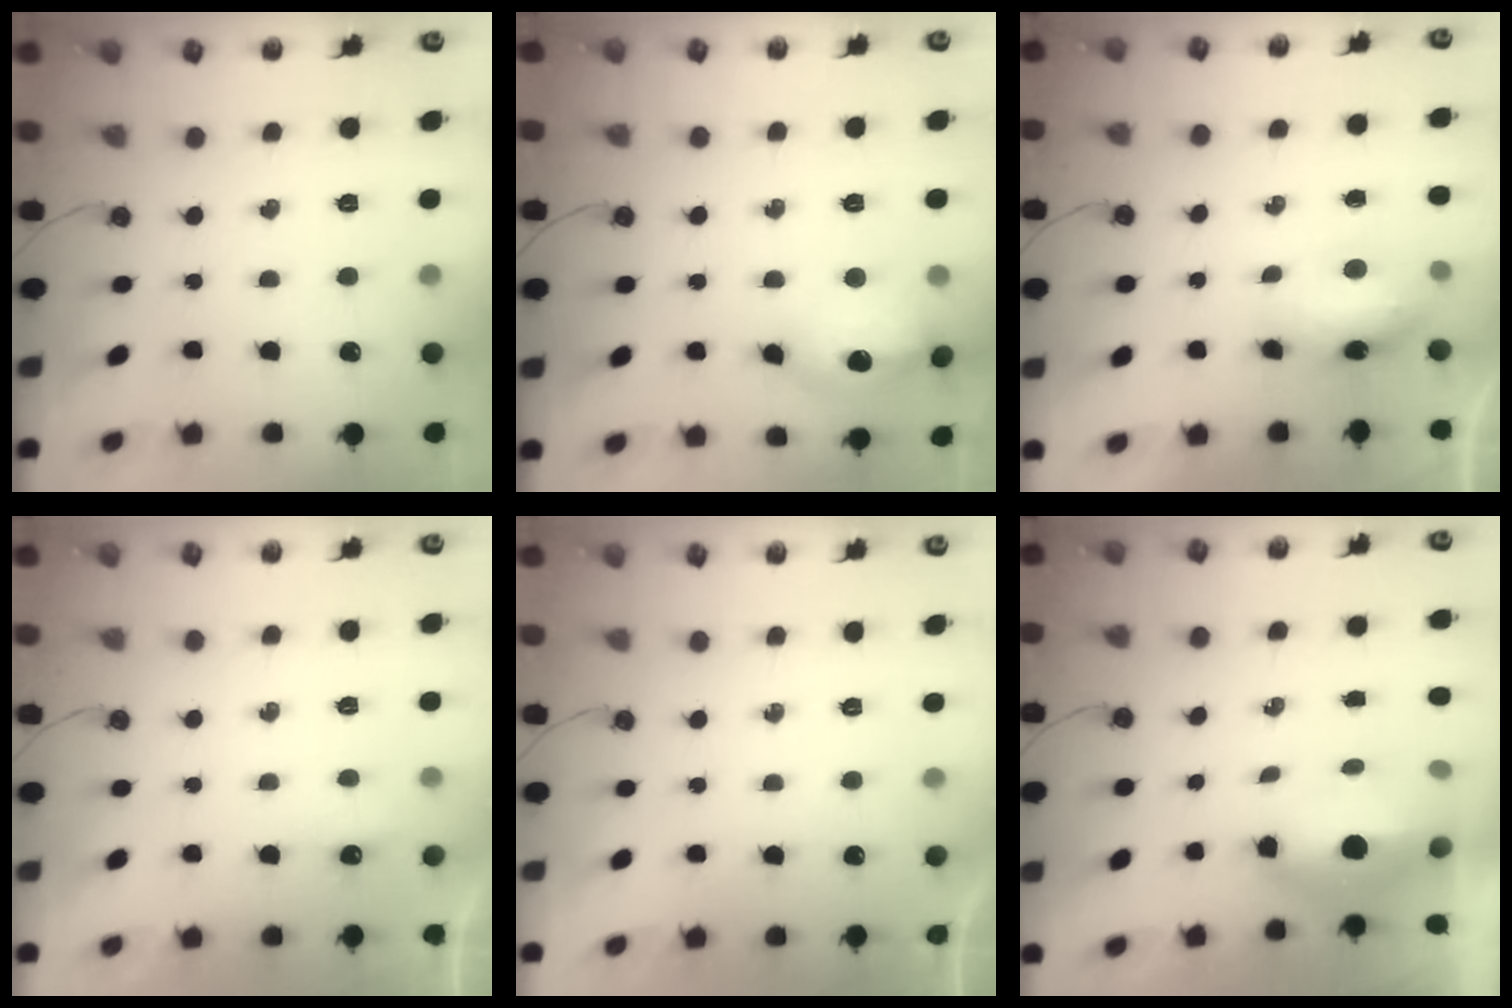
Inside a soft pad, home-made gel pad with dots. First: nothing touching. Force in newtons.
{"total": 15.2, "press": 15.2, "slide": 1.3}
{"total": 8.2, "press": 8.0, "slide": 1.8}
{"total": 2.8, "press": 2.8, "slide": 0.4}
{"total": 0.0}
{"total": 10.9, "press": 8.9, "slide": 6.3}